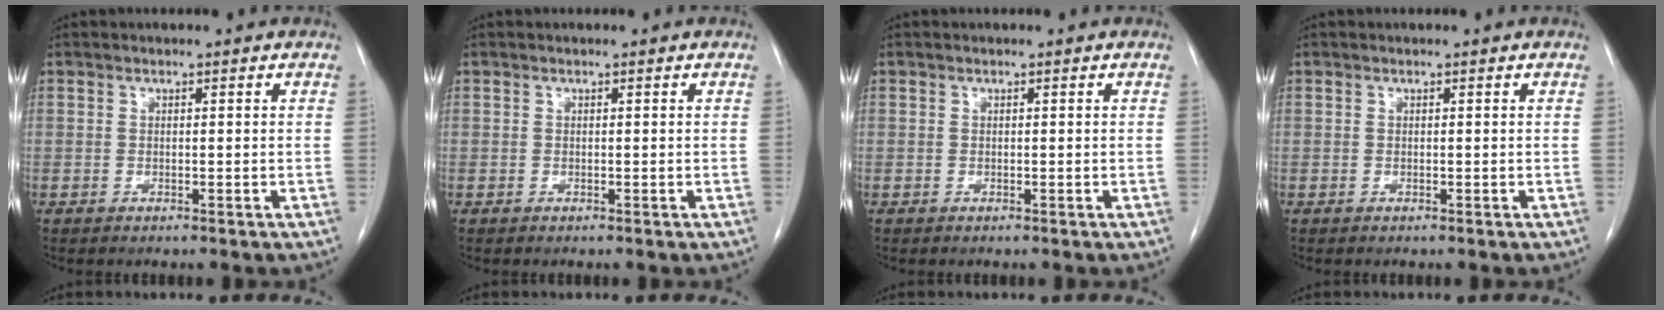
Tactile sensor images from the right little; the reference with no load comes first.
{"total": 0.0}
{"total": 0.0}
{"total": 0.0}